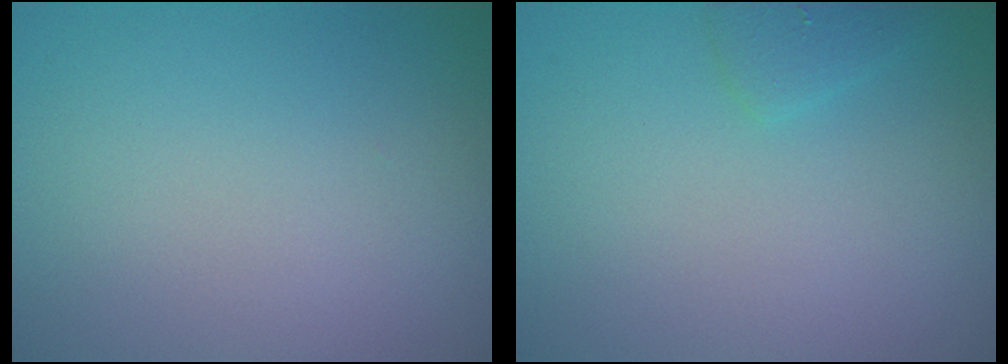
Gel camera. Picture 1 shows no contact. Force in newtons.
{"total": 1.2, "press": 1.2, "slide": 0.1}